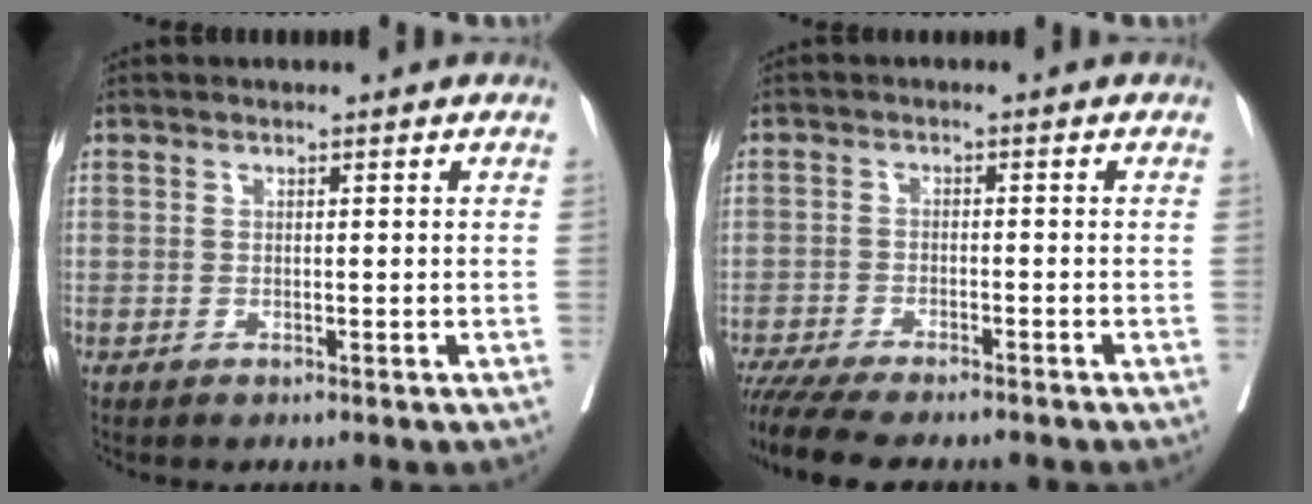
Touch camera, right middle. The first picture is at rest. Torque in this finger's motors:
{"motor_torque": [1.09, -1.04, 0.18, 0.08]}